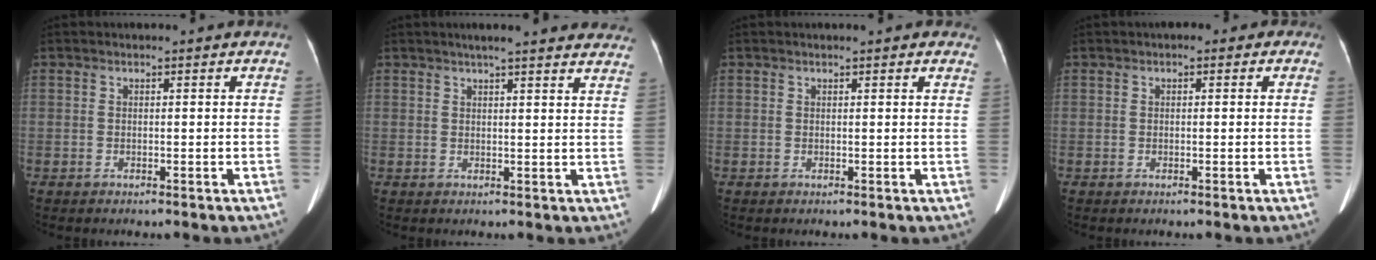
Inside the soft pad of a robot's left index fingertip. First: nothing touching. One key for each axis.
{"total": 16.8, "fx": 15.1, "fy": 2.0, "fz": 7.1, "tx": -0.078, "ty": 0.010, "tz": 0.167}
{"total": 4.1, "fx": 3.3, "fy": 1.1, "fz": 2.1, "tx": -0.016, "ty": 0.016, "tz": 0.028}
{"total": 1.4, "fx": 0.4, "fy": 1.0, "fz": 0.9, "tx": -0.006, "ty": 0.015, "tz": -0.005}